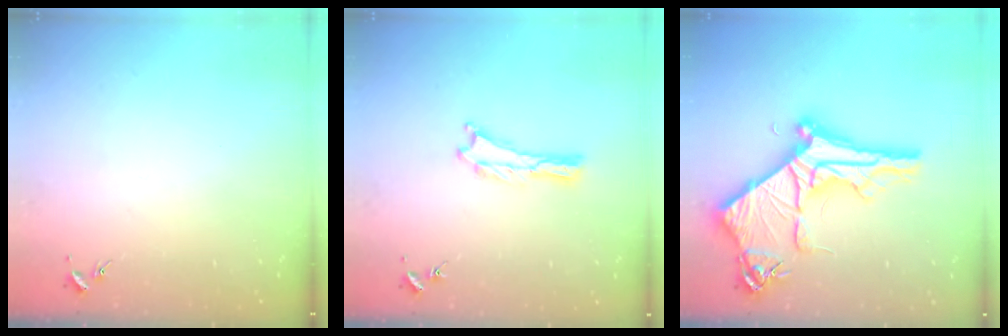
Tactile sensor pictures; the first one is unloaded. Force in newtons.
{"total": 0.0}
{"total": 11.1, "press": 11.0, "slide": 1.3}